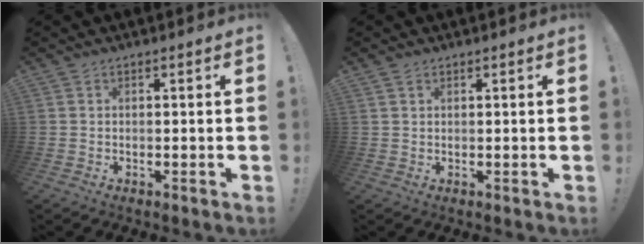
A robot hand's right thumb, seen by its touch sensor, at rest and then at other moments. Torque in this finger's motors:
{"motor_torque": [0.40, -0.60, 0.06, 0.03, 0.00]}